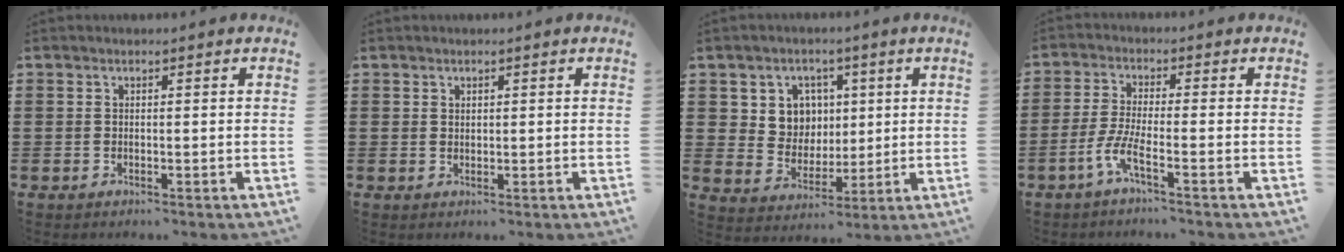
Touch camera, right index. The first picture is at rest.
{"total": 0.7, "force": [0.6, 0.3, 0.1], "torque": [-0.002, 0.001, 0.013]}
{"total": 6.8, "force": [2.3, 6.0, 2.1], "torque": [-0.059, 0.006, 0.040]}
{"total": 4.4, "force": [-2.7, 0.4, 3.5], "torque": [-0.096, -0.012, -0.059]}